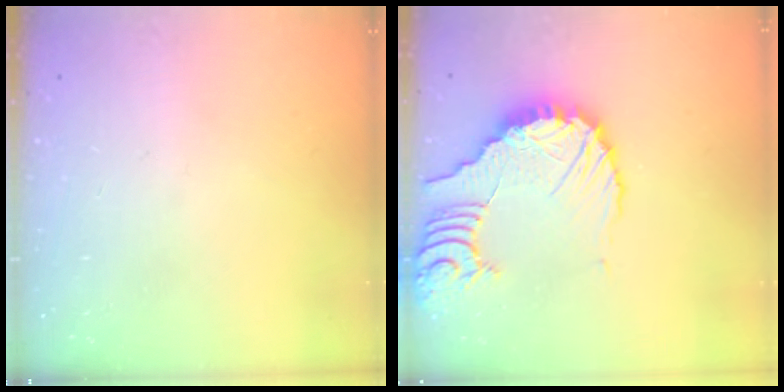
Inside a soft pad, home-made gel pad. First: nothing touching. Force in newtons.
{"total": 11.8, "press": 11.7, "slide": 1.6}